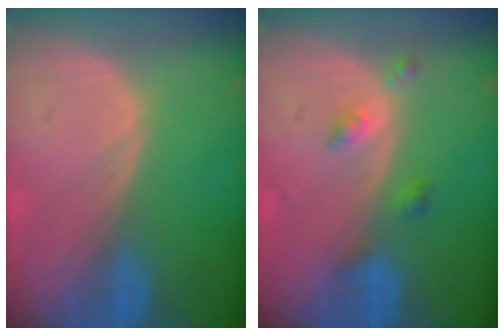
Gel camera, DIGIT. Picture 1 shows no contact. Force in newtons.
{"total": 2.9, "press": 2.9, "slide": 0.2}